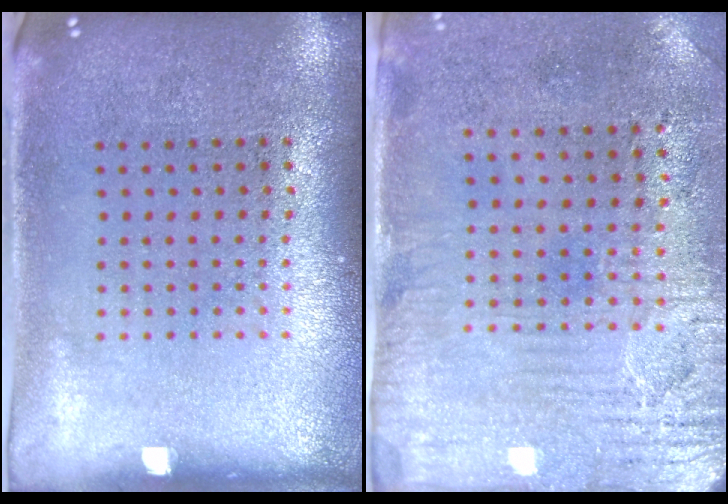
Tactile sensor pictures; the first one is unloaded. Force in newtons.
{"total": 3.2, "press": 2.7, "slide": 1.8}